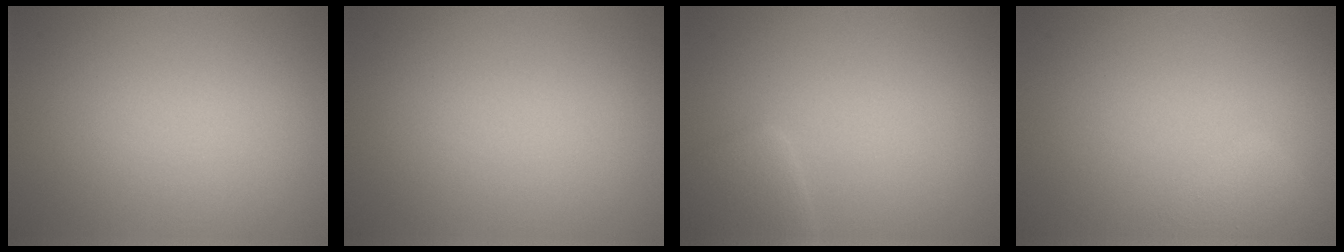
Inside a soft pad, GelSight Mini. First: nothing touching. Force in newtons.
{"total": 0.0}
{"total": 2.0, "press": 2.0, "slide": 0.0}
{"total": 2.8, "press": 2.8, "slide": 0.3}